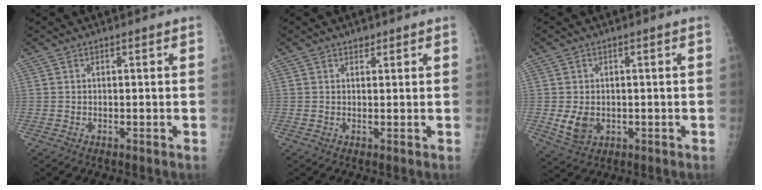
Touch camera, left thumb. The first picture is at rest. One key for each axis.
{"total": 1.1, "fx": 0.8, "fy": 0.7, "fz": 0.3, "tx": 0.003, "ty": -0.005, "tz": 0.011}
{"total": 5.4, "fx": -0.6, "fy": 4.2, "fz": 3.4, "tx": -0.049, "ty": -0.007, "tz": 0.000}